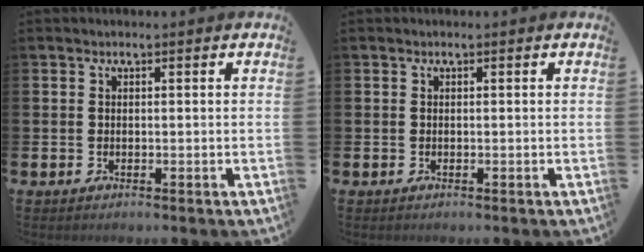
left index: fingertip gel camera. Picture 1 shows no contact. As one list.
[{"total": 0.0}]